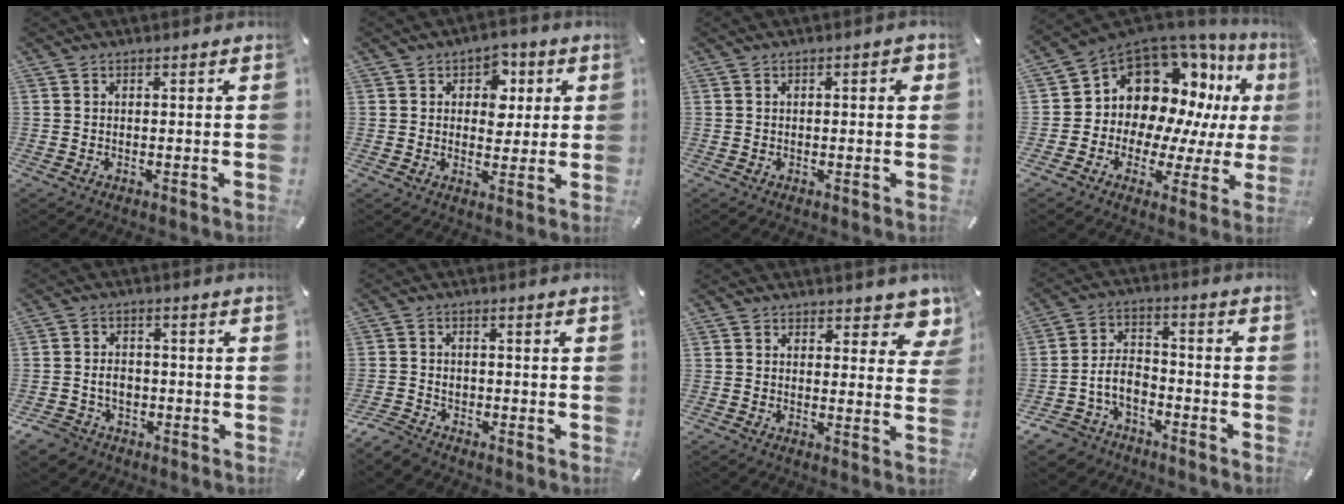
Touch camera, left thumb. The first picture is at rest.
{"total": 7.0, "force": [1.5, 5.9, 3.5], "torque": [-0.027, -0.005, 0.018]}
{"total": 2.2, "force": [0.3, 0.8, 2.0], "torque": [-0.030, 0.003, 0.001]}
{"total": 14.2, "force": [6.7, 11.0, 6.0], "torque": [-0.106, -0.080, 0.132]}
{"total": 5.7, "force": [-1.6, 5.0, 2.4], "torque": [-0.060, 0.012, -0.029]}
{"total": 3.9, "force": [-3.0, 2.2, 1.1], "torque": [-0.036, 0.012, -0.063]}
{"total": 5.6, "force": [4.2, 2.9, 2.3], "torque": [-0.001, -0.032, 0.067]}
{"total": 8.1, "force": [-4.1, 6.1, 3.4], "torque": [-0.086, 0.017, -0.081]}